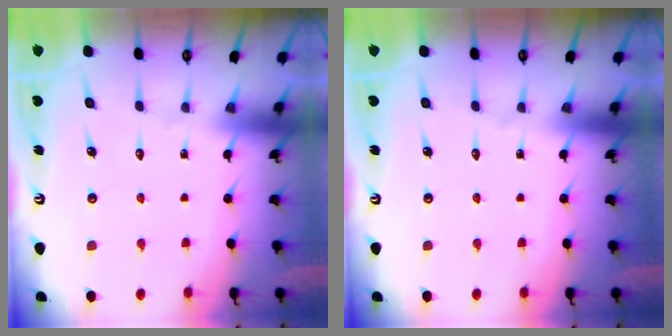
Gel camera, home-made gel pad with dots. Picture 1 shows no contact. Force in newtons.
{"total": 0.0}